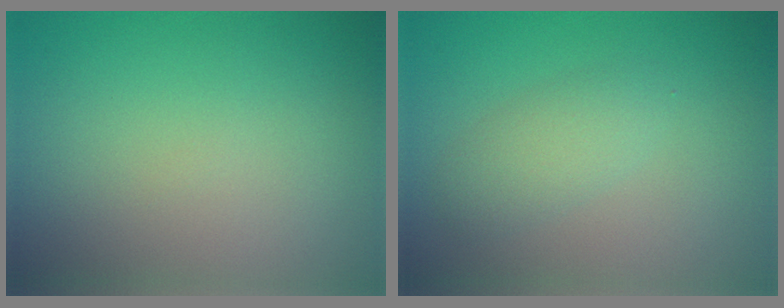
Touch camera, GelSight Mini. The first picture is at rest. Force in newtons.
{"total": 2.4, "press": 2.4, "slide": 0.2}